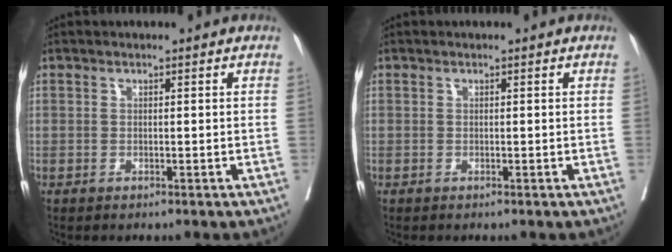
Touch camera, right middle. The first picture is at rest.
{"total": 0.0}